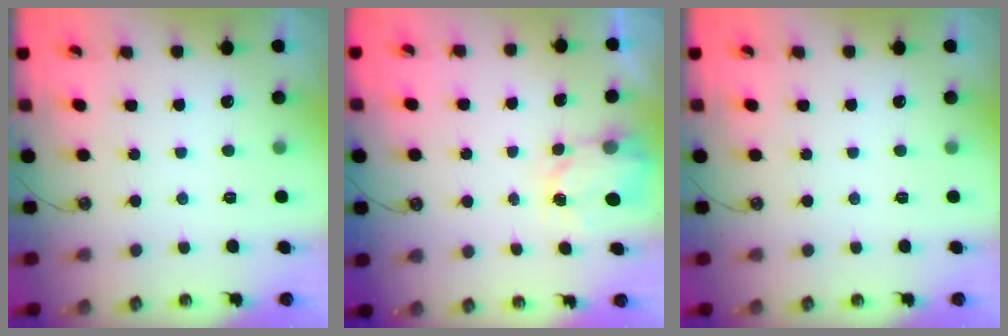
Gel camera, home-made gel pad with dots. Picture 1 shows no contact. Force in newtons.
{"total": 2.7, "press": 2.6, "slide": 0.4}
{"total": 0.0}